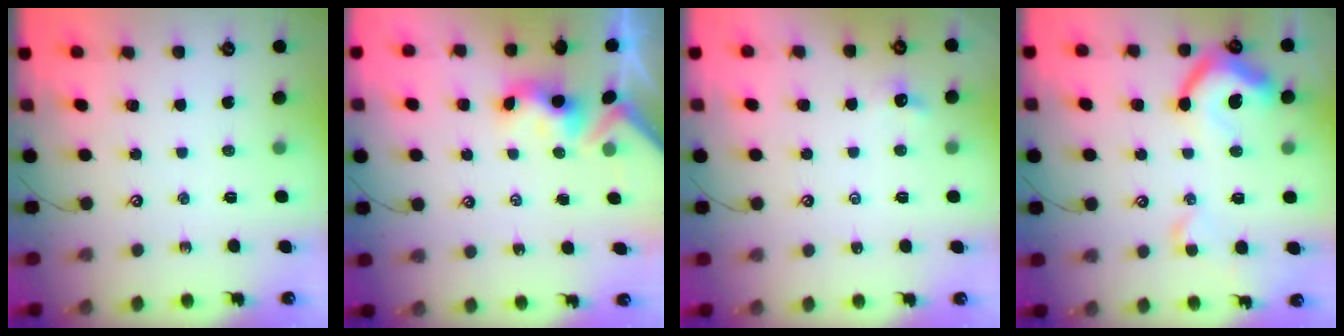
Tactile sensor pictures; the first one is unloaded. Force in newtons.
{"total": 3.3, "press": 3.3, "slide": 0.4}
{"total": 0.0}
{"total": 11.2, "press": 11.1, "slide": 1.5}